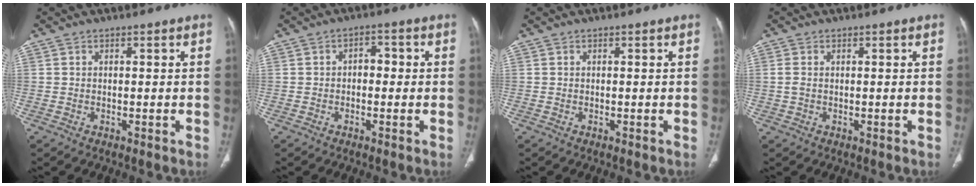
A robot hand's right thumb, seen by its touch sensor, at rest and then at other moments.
{"total": 2.9, "force": [0.0, 1.9, 2.2], "torque": [-0.016, 0.014, -0.008]}
{"total": 0.0}
{"total": 1.4, "force": [0.1, 0.8, 1.1], "torque": [-0.037, 0.005, 0.001]}